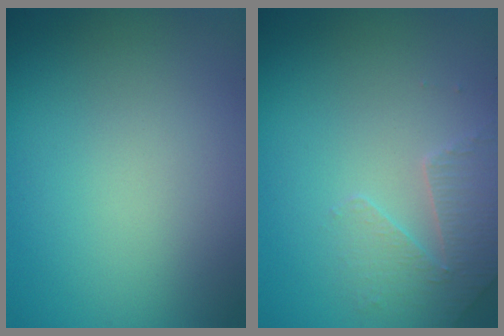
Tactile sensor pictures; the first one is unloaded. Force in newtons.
{"total": 2.8, "press": 2.7, "slide": 0.7}